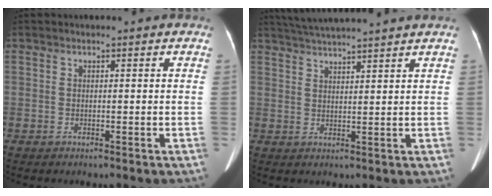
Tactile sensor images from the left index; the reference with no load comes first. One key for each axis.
{"total": 7.9, "fx": 7.2, "fy": -1.3, "fz": 3.1, "tx": -0.060, "ty": 0.021, "tz": 0.113}